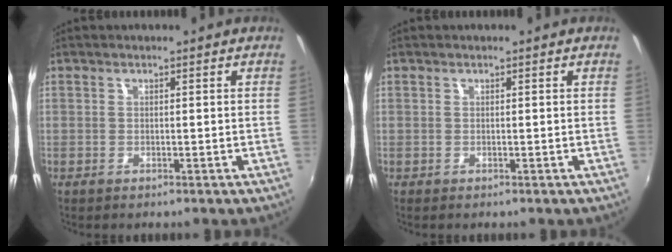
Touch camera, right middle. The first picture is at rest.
{"total": 0.0}